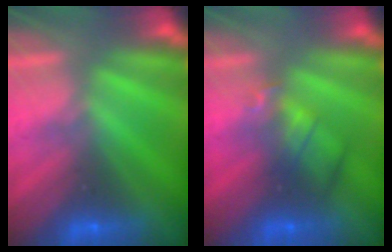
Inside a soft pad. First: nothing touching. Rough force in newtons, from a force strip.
{"total": 2.4}